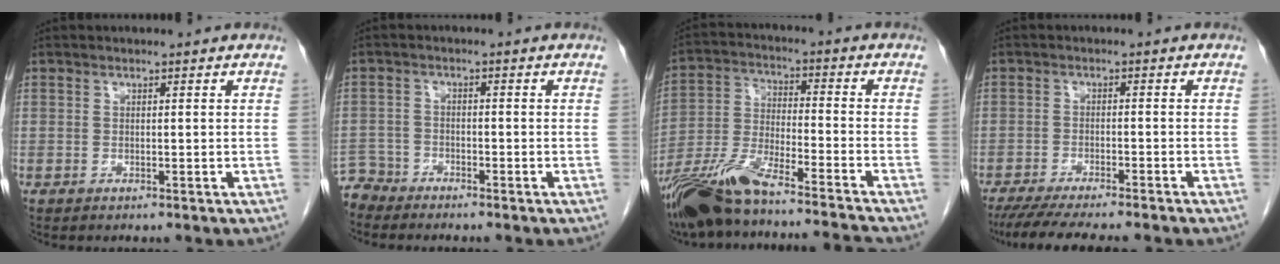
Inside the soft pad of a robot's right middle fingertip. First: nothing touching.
{"total": 3.7, "force": [-3.5, 0.7, -1.0], "torque": [0.020, -0.009, -0.067]}
{"total": 16.3, "force": [-14.2, -0.2, 8.1], "torque": [-0.177, -0.013, -0.257]}
{"total": 10.9, "force": [-9.4, 0.5, 5.7], "torque": [-0.075, -0.021, -0.141]}